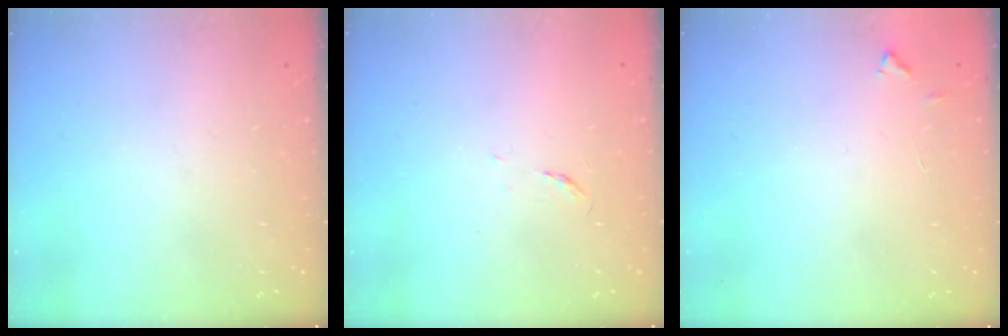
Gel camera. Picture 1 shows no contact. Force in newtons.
{"total": 3.1, "press": 3.0, "slide": 0.5}
{"total": 4.0, "press": 3.9, "slide": 0.2}